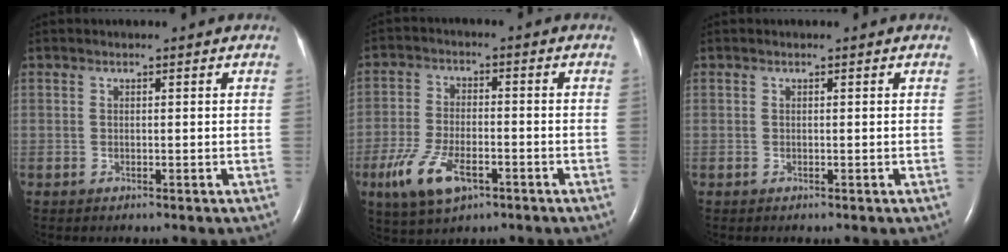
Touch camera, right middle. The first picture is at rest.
{"total": 9.1, "force": [-4.5, 3.8, 6.9], "torque": [-0.152, -0.010, -0.077]}
{"total": 0.0}